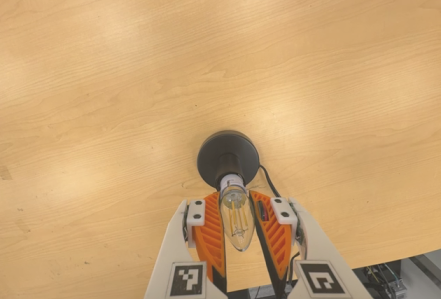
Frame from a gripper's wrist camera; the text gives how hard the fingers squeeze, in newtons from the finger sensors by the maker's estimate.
{"total": 11.7, "left": 11.4, "right": 12.0}